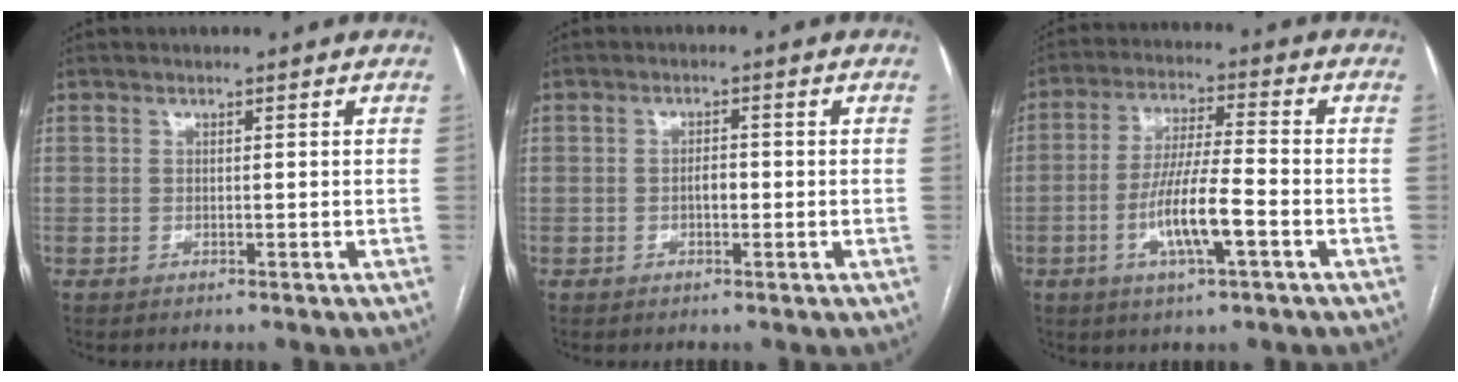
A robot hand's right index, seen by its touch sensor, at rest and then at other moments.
{"total": 1.8, "force": [-0.6, 0.5, 1.6], "torque": [-0.026, 0.004, -0.011]}
{"total": 9.5, "force": [-3.2, 1.0, 8.9], "torque": [-0.171, -0.002, -0.060]}